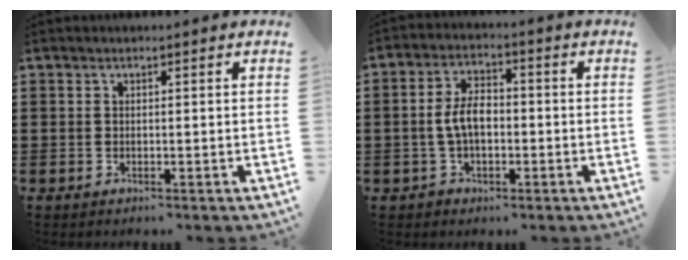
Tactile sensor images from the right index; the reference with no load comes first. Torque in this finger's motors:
{"motor_torque": [1.03, 1.10, 0.60, 0.15]}